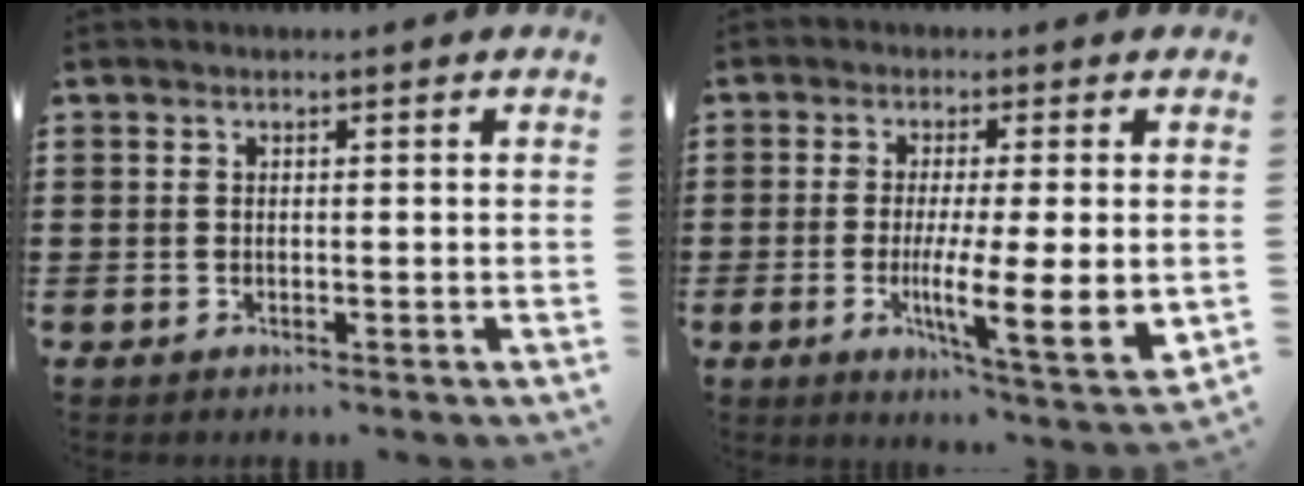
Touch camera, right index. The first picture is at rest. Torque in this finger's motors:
{"motor_torque": [1.60, -0.54, 0.37, 0.21]}